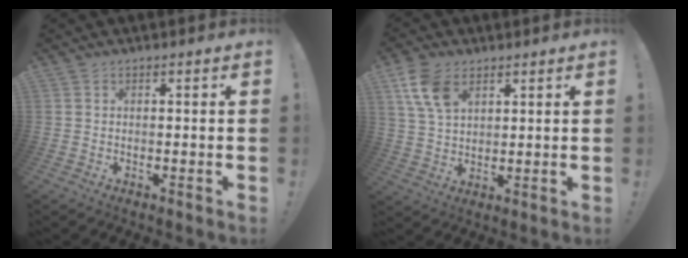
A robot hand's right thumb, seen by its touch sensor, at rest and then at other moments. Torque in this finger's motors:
{"motor_torque": [0.12, 0.28, 0.89, 0.32, 0.31]}